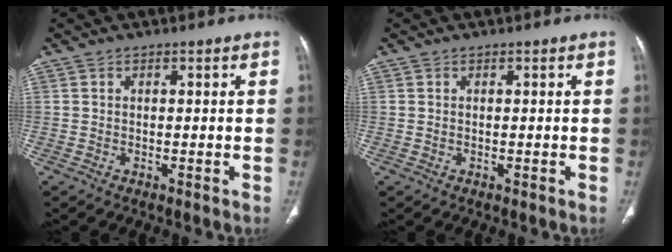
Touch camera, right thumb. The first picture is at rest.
{"total": 0.0}